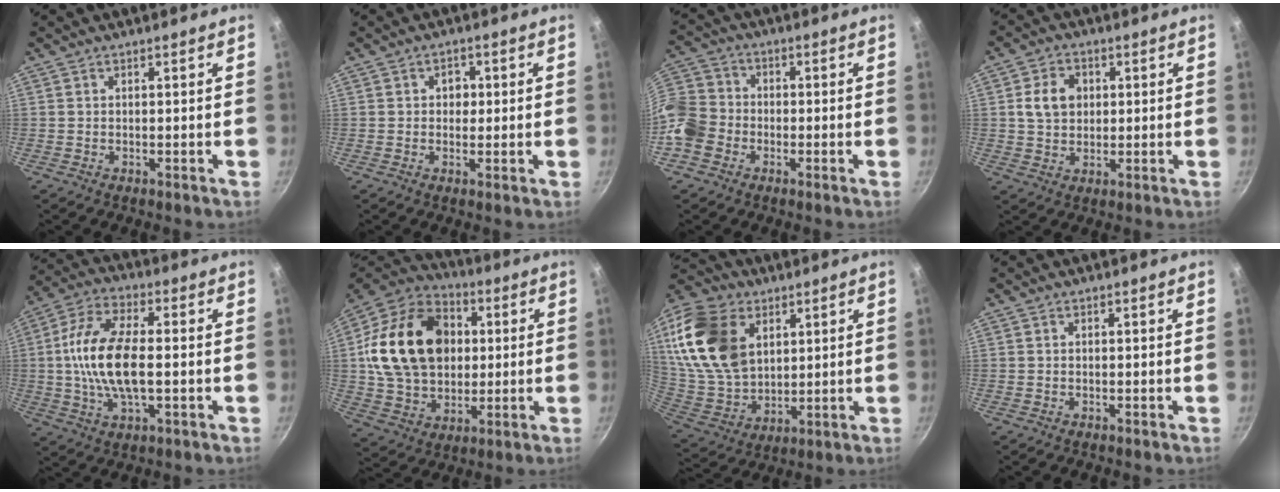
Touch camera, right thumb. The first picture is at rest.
{"total": 2.9, "force": [0.4, 2.5, 1.5], "torque": [-0.003, -0.001, 0.001]}
{"total": 10.9, "force": [-3.8, 8.9, 5.0], "torque": [-0.083, 0.037, -0.092]}
{"total": 7.1, "force": [1.3, 5.7, 4.1], "torque": [-0.054, 0.008, 0.018]}
{"total": 14.8, "force": [-0.3, 6.8, 13.2], "torque": [-0.254, 0.018, -0.019]}
{"total": 24.0, "force": [3.4, 17.9, 15.6], "torque": [-0.240, 0.015, 0.058]}
{"total": 23.0, "force": [8.0, 15.6, 14.9], "torque": [-0.284, -0.020, 0.158]}
{"total": 0.0}